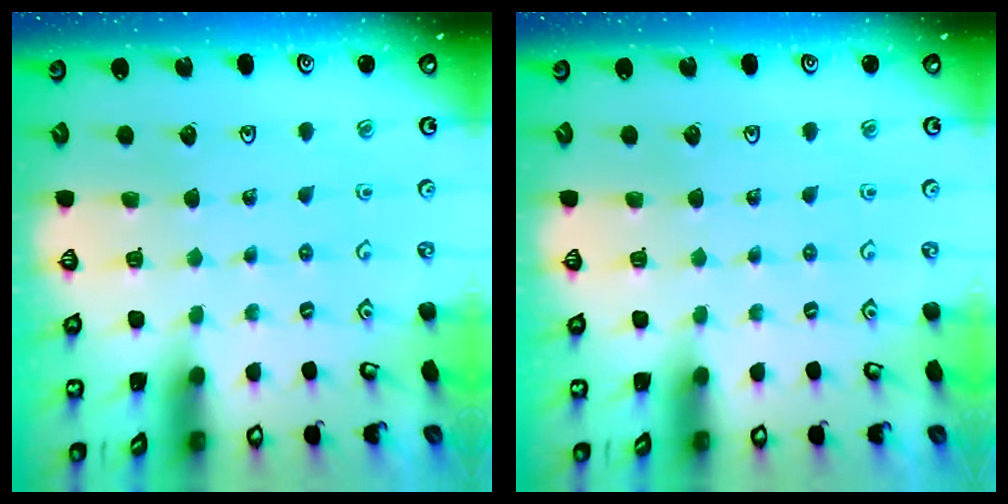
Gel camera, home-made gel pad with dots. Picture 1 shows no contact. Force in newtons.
{"total": 0.0}